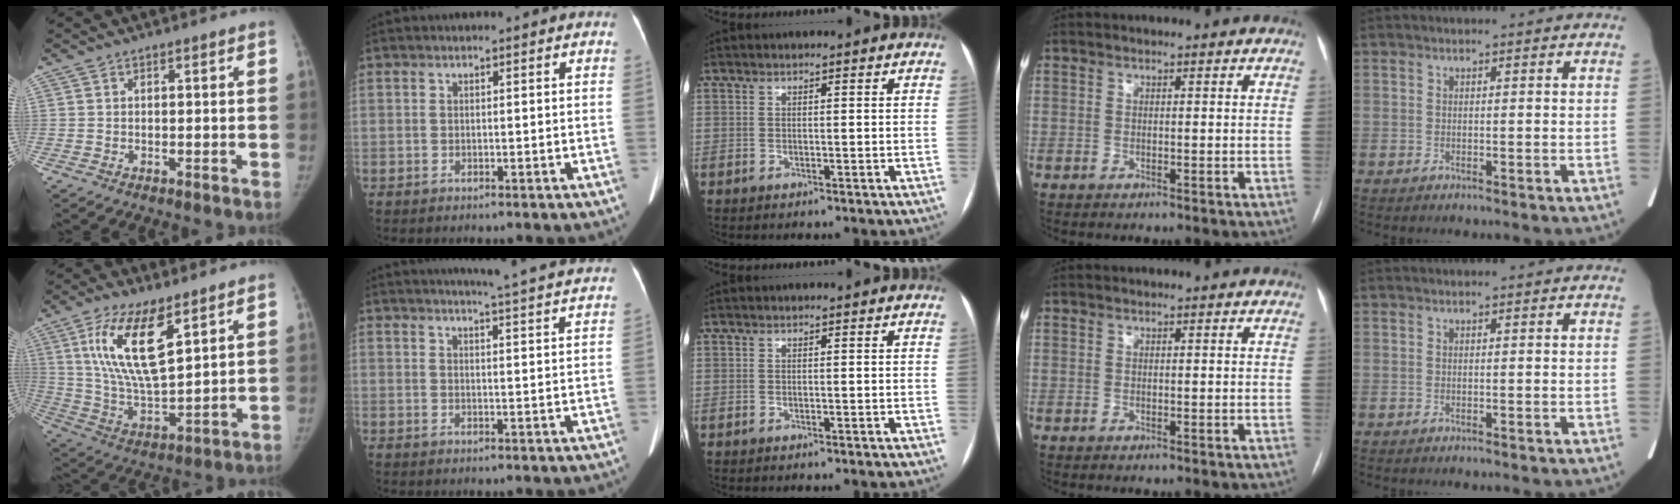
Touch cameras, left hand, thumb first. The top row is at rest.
{"thumb": {"total": 16.0, "force": [7.4, 5.9, 13.0], "torque": [-0.235, -0.035, 0.147]}, "index": {"total": 16.5, "force": [15.6, -0.6, 5.6], "torque": [-0.083, -0.036, 0.179]}}